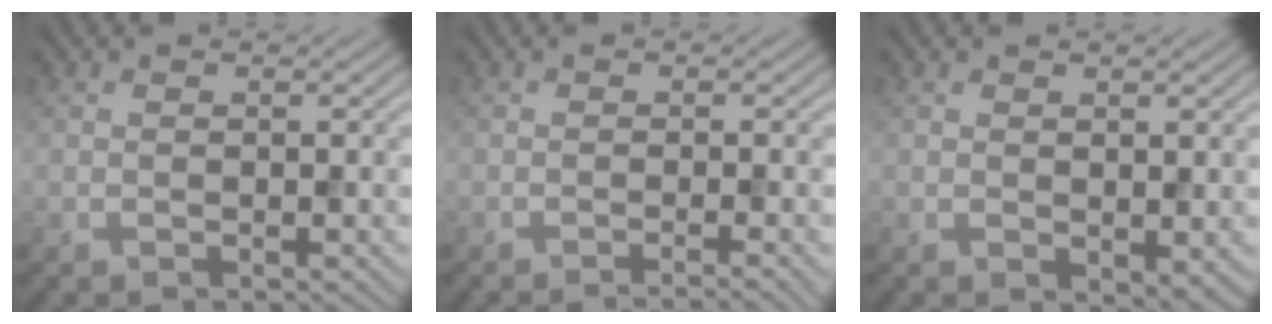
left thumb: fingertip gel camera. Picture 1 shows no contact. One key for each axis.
{"total": 2.4, "fx": -1.3, "fy": 0.4, "fz": 2.0, "tx": -0.020, "ty": 0.001, "tz": -0.029}
{"total": 1.8, "fx": 0.0, "fy": 1.1, "fz": 1.5, "tx": -0.023, "ty": -0.007, "tz": 0.005}